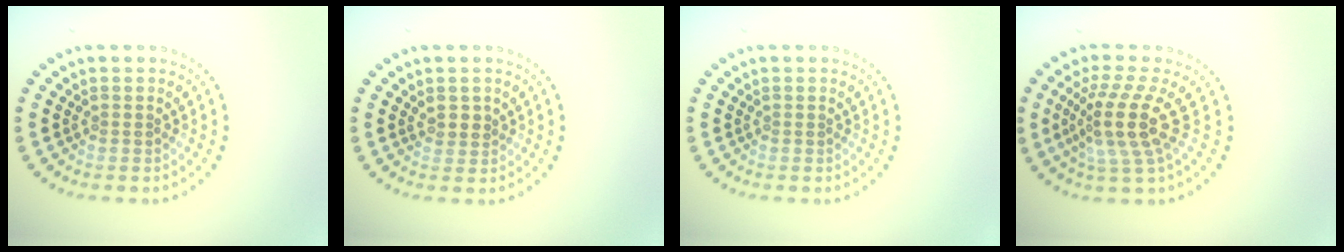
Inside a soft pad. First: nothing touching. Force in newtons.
{"total": 1.0, "press": 0.9, "slide": 0.5}
{"total": 0.0}
{"total": 4.6, "press": 3.4, "slide": 3.1}